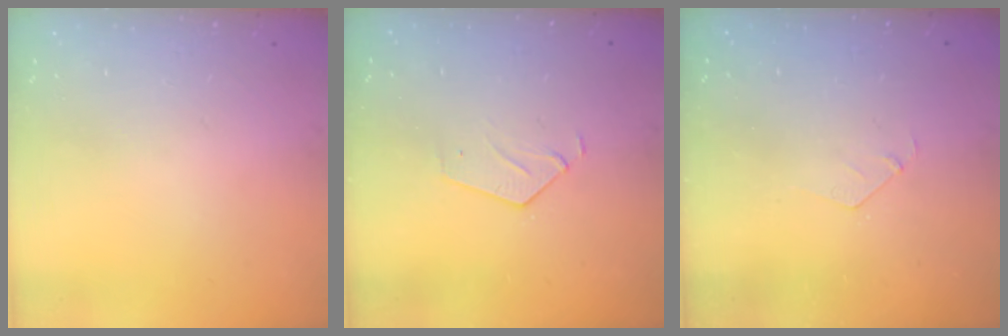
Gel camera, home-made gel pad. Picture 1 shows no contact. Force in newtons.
{"total": 3.6, "press": 3.6, "slide": 0.3}
{"total": 2.8, "press": 2.8, "slide": 0.1}